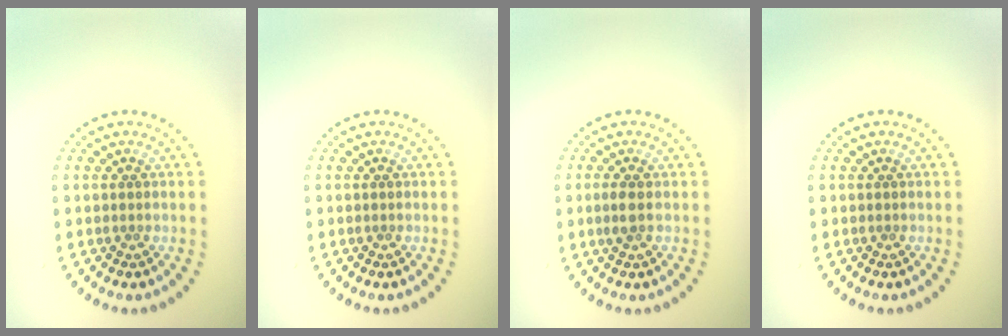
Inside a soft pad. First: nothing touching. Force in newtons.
{"total": 0.0}
{"total": 1.3, "press": 1.2, "slide": 0.3}
{"total": 0.0}